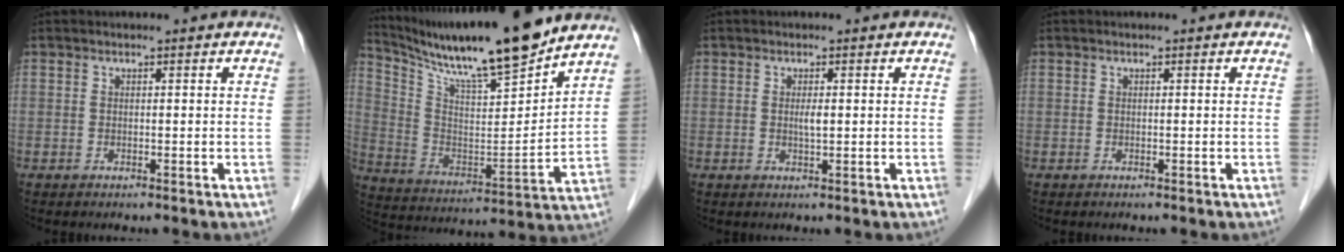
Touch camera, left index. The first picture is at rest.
{"total": 18.8, "force": [16.0, 0.3, 9.9], "torque": [-0.180, -0.010, 0.278]}
{"total": 1.4, "force": [0.1, 0.2, 1.3], "torque": [-0.027, -0.001, 0.002]}
{"total": 0.0}